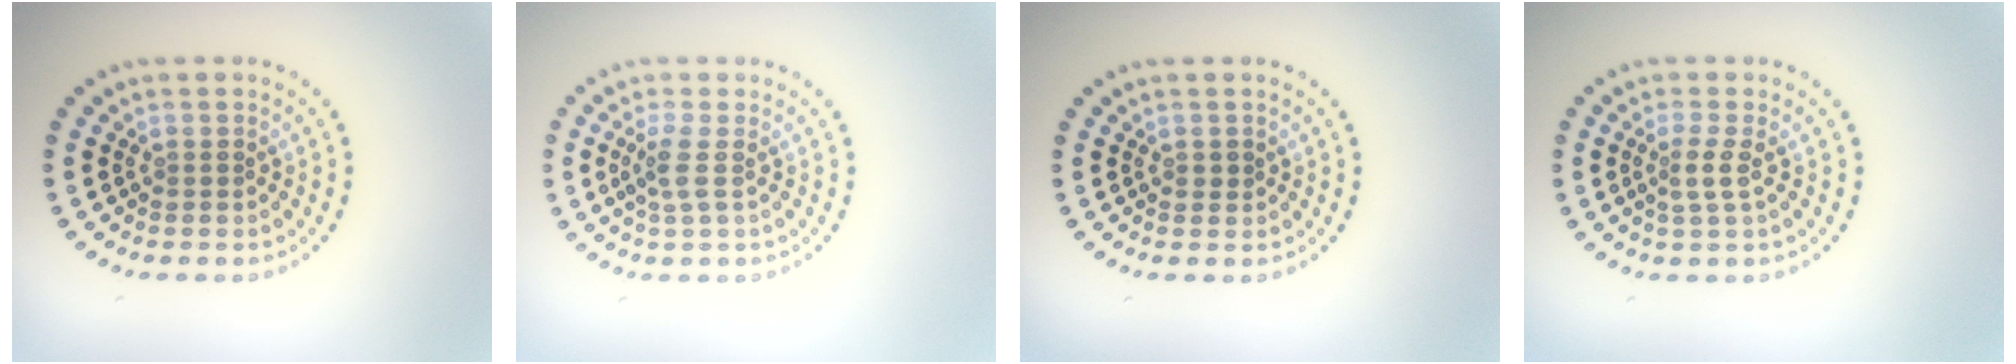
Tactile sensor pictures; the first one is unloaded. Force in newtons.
{"total": 1.8, "press": 1.4, "slide": 1.1}
{"total": 0.7, "press": 0.6, "slide": 0.1}
{"total": 1.7, "press": 1.2, "slide": 1.1}